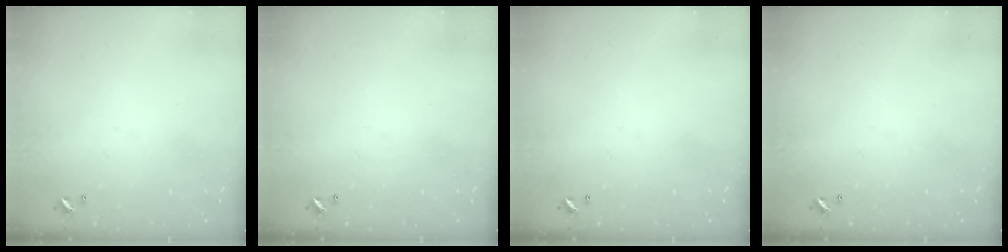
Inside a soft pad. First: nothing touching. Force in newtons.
{"total": 0.0}
{"total": 0.0}
{"total": 0.0}